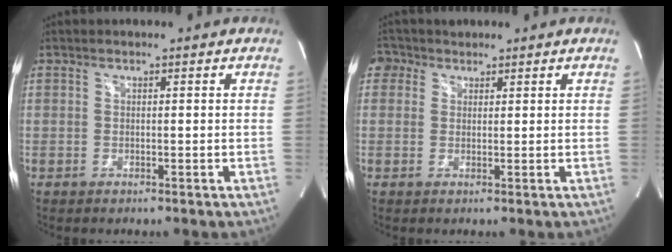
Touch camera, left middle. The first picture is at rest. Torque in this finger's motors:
{"motor_torque": [0.03, 0.02, -0.06, 0.00]}